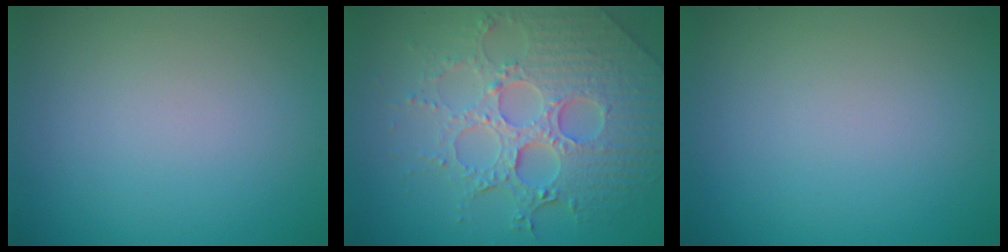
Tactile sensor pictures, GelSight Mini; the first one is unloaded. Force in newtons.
{"total": 8.2, "press": 5.9, "slide": 5.7}
{"total": 0.0}